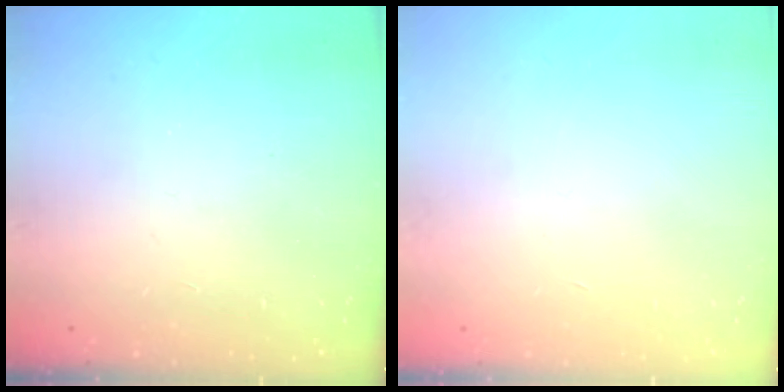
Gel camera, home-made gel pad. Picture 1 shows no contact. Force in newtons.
{"total": 0.0}